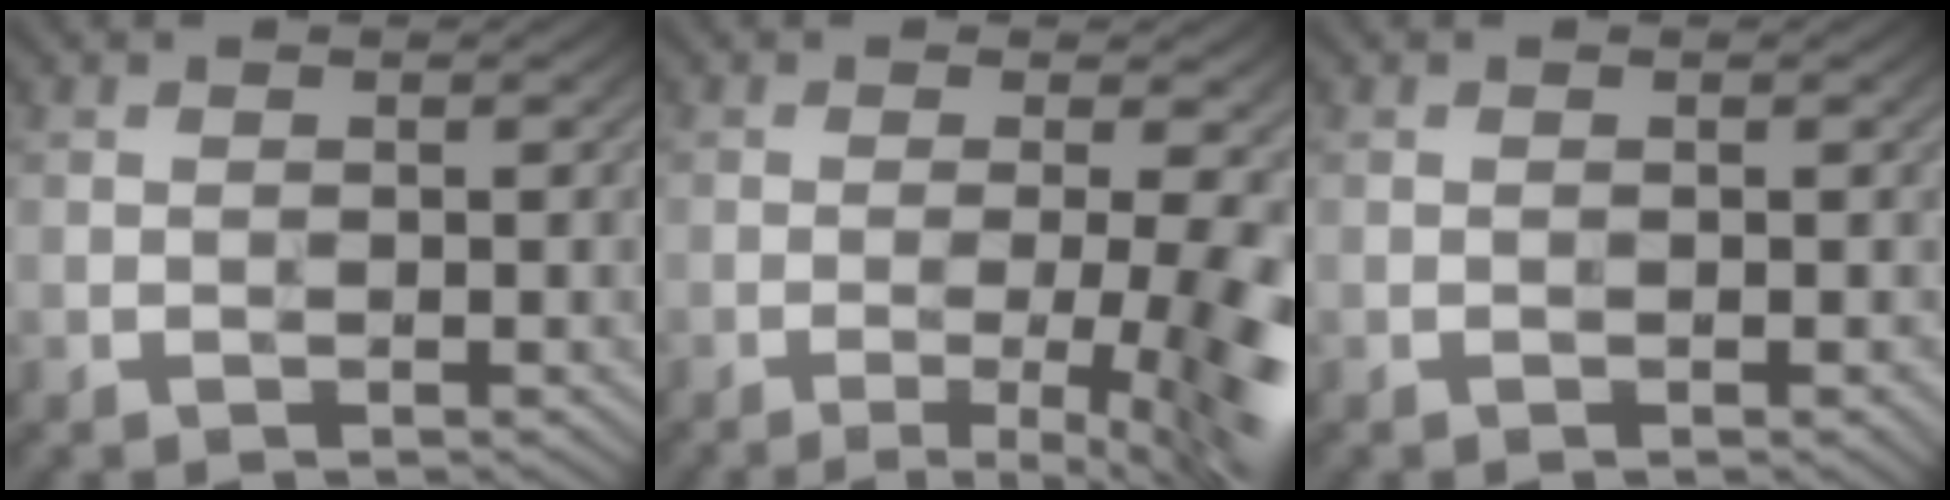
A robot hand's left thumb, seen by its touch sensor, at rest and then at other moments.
{"total": 11.5, "force": [-2.7, 3.2, 10.8], "torque": [-0.116, -0.001, -0.032]}
{"total": 0.5, "force": [-0.2, 0.1, 0.5], "torque": [-0.009, 0.000, -0.003]}